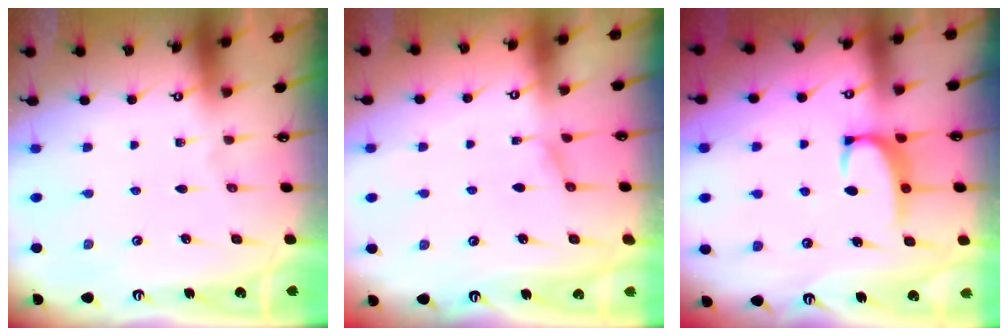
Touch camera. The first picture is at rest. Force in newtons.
{"total": 1.0, "press": 0.8, "slide": 0.7}
{"total": 2.3, "press": 2.2, "slide": 0.8}